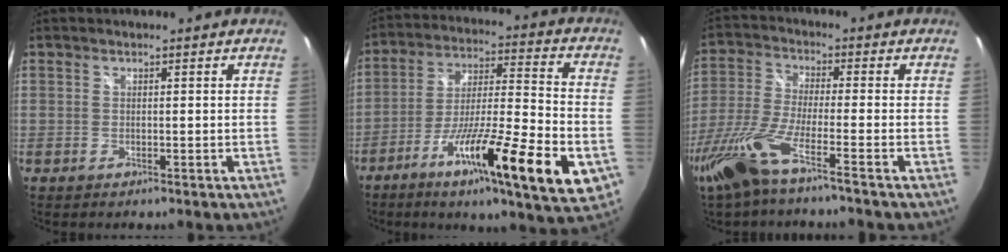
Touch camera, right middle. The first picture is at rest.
{"total": 22.3, "force": [-9.3, 3.1, 20.0], "torque": [-0.322, -0.039, -0.156]}
{"total": 12.3, "force": [-8.2, 0.7, 9.1], "torque": [-0.205, -0.036, -0.157]}